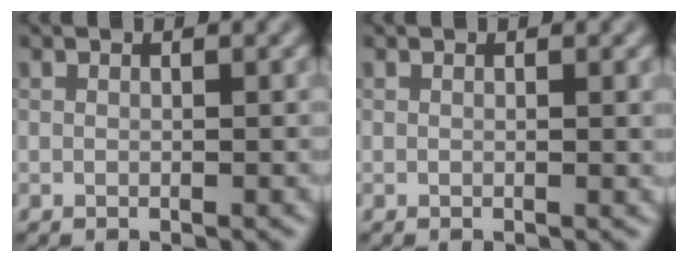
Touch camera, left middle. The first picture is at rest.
{"total": 0.6, "force": [0.1, 0.1, 0.6], "torque": [-0.005, 0.000, 0.000]}